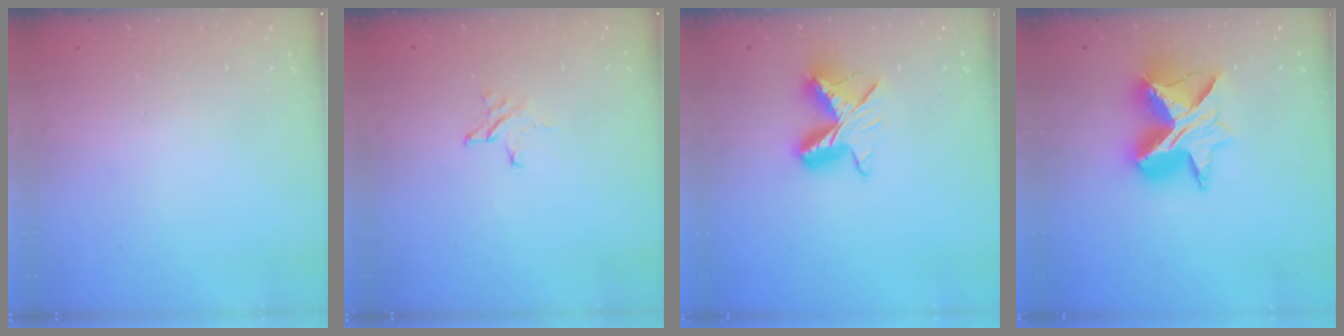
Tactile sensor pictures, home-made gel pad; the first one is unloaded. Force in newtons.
{"total": 3.0, "press": 3.0, "slide": 0.4}
{"total": 9.6, "press": 9.6, "slide": 0.8}
{"total": 13.8, "press": 13.7, "slide": 0.9}